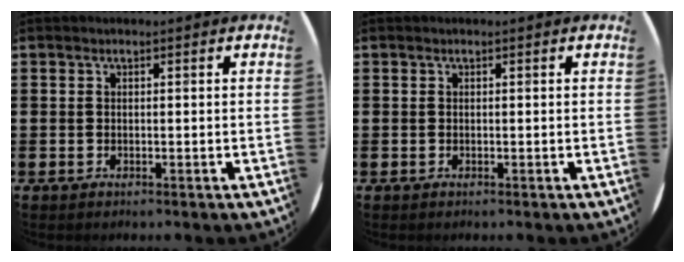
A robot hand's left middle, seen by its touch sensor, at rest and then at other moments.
{"total": 0.0}